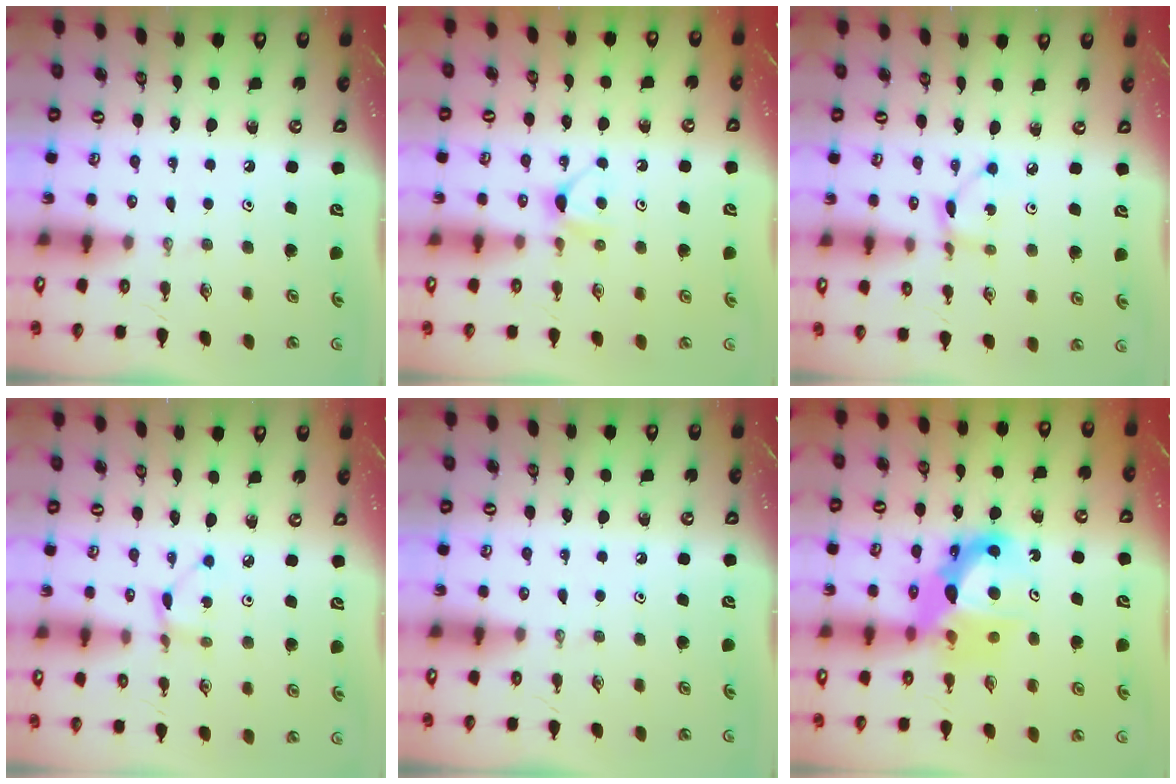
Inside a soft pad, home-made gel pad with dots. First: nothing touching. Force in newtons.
{"total": 4.1, "press": 4.1, "slide": 0.5}
{"total": 2.7, "press": 2.7, "slide": 0.1}
{"total": 2.2, "press": 2.2, "slide": 0.3}
{"total": 0.0}
{"total": 13.4, "press": 13.3, "slide": 1.4}